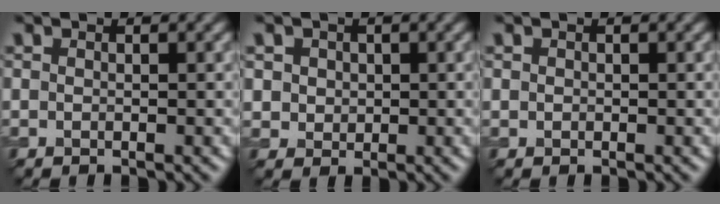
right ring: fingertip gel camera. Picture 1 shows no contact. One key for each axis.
{"total": 2.5, "fx": 1.1, "fy": 2.1, "fz": 0.8, "tx": -0.015, "ty": 0.014, "tz": 0.021}
{"total": 0.0}